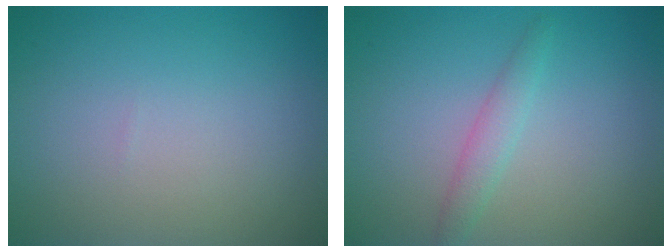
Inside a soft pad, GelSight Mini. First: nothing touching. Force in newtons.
{"total": 1.7, "press": 1.7, "slide": 0.1}